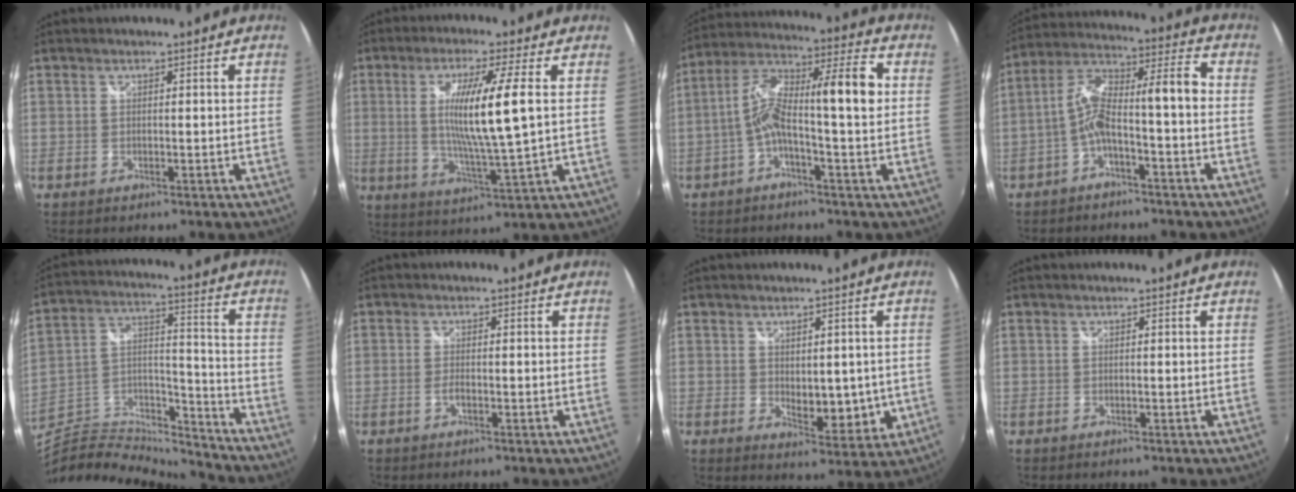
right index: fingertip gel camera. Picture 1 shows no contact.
{"total": 11.4, "force": [1.4, -0.6, 11.3], "torque": [-0.206, -0.016, 0.029]}
{"total": 12.2, "force": [-0.9, 1.6, 12.1], "torque": [-0.221, 0.023, -0.022]}
{"total": 10.1, "force": [-3.0, 1.9, 9.5], "torque": [-0.184, 0.026, -0.049]}
{"total": 19.2, "force": [-17.1, 5.8, 6.6], "torque": [-0.140, 0.028, -0.297]}
{"total": 1.0, "force": [-0.7, 0.0, 0.7], "torque": [-0.017, 0.000, -0.014]}
{"total": 6.7, "force": [0.2, 3.9, 5.5], "torque": [-0.078, -0.017, 0.013]}
{"total": 0.0}